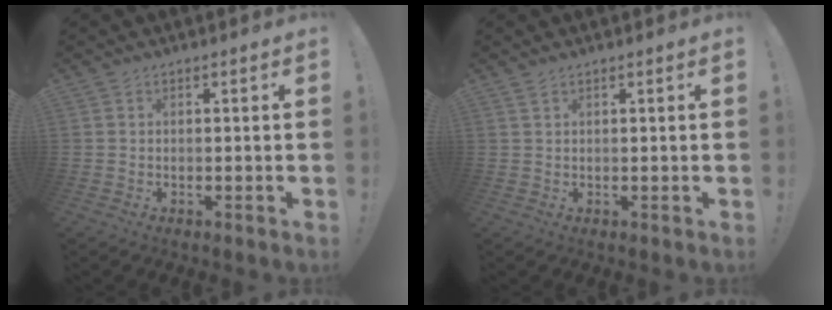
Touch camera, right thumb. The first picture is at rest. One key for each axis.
{"total": 1.2, "fx": 0.9, "fy": 0.3, "fz": 0.8, "tx": -0.018, "ty": 0.001, "tz": 0.017}